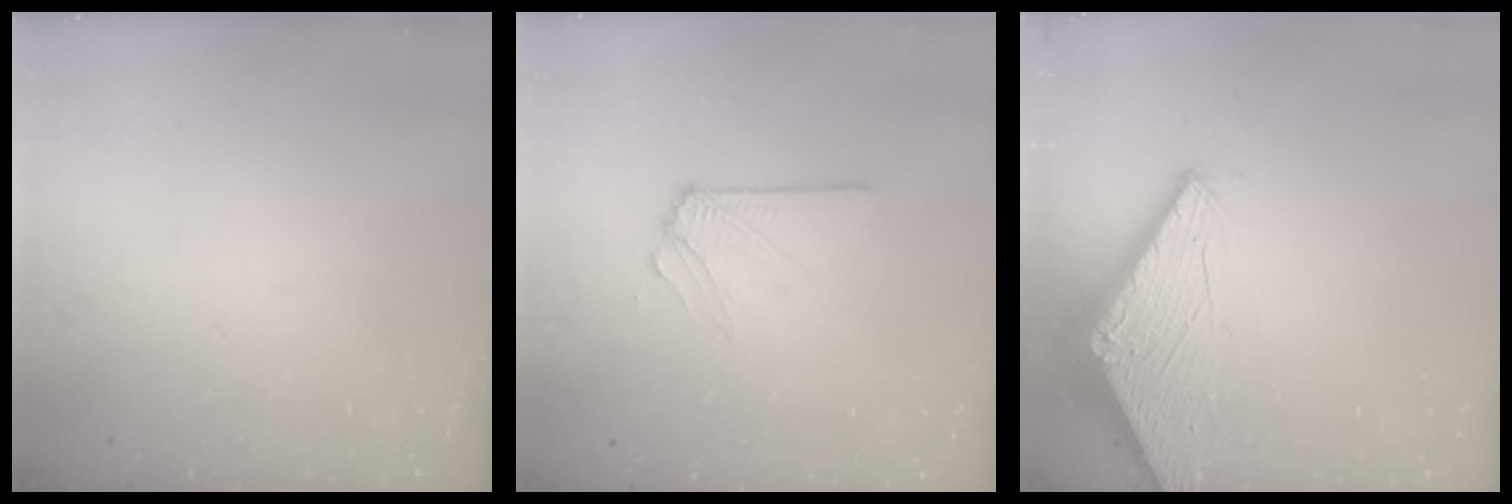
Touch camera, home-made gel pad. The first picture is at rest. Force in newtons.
{"total": 2.9, "press": 2.8, "slide": 0.5}
{"total": 2.8, "press": 2.8, "slide": 0.2}